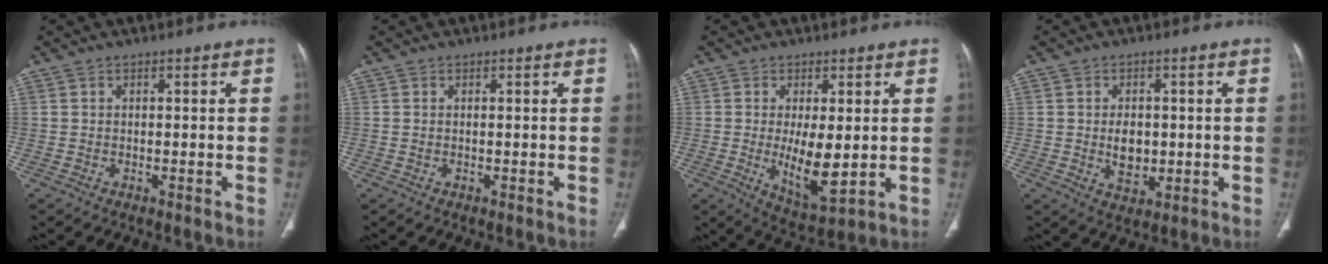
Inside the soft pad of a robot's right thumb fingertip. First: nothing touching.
{"total": 0.0}
{"total": 9.2, "force": [-0.3, 3.5, 8.5], "torque": [-0.135, -0.025, 0.009]}
{"total": 5.6, "force": [-0.2, 3.9, 4.0], "torque": [-0.050, -0.004, 0.004]}